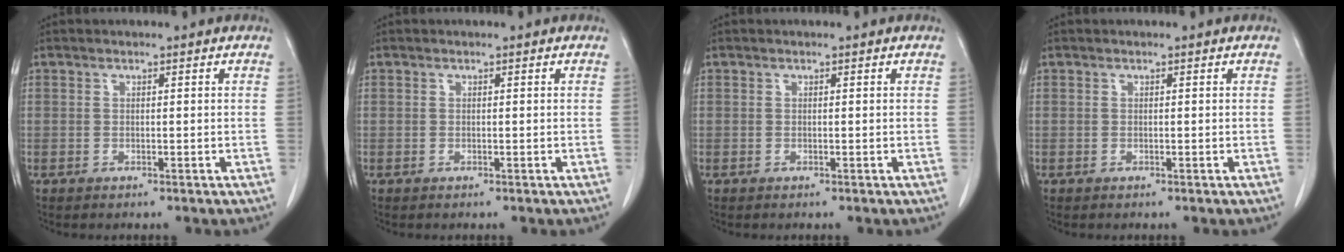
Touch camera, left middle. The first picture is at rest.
{"total": 0.0}
{"total": 0.0}
{"total": 0.0}